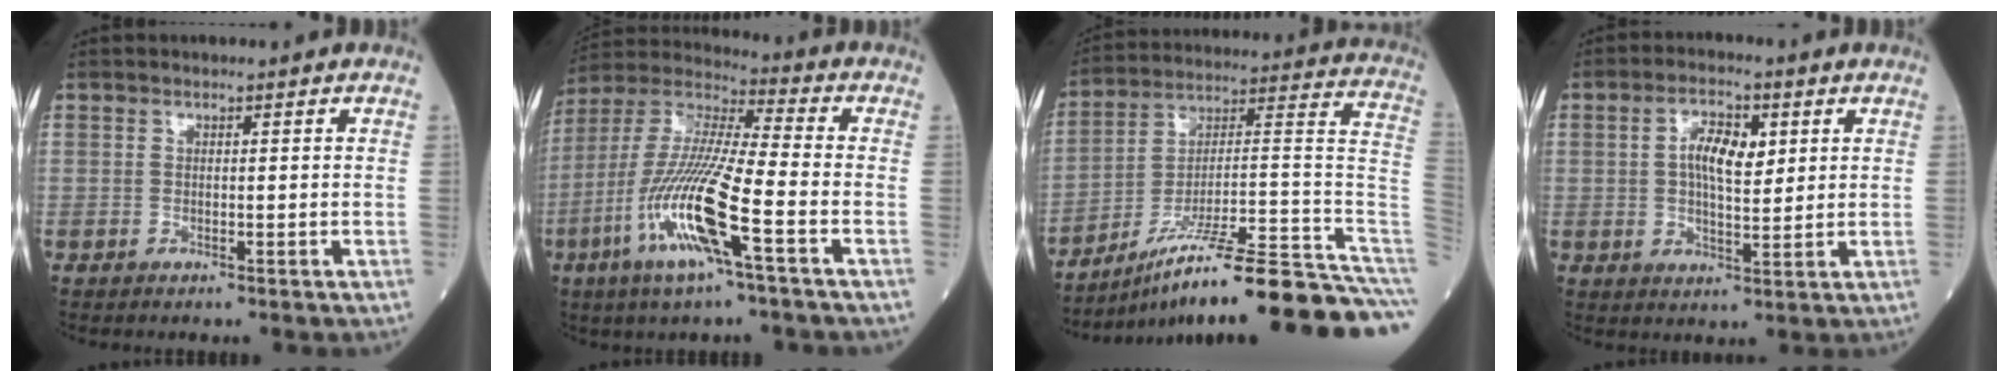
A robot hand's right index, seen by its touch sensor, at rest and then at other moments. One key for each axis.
{"total": 16.0, "fx": -6.2, "fy": 1.0, "fz": 14.7, "tx": -0.311, "ty": -0.015, "tz": -0.124}
{"total": 25.1, "fx": -18.6, "fy": 0.2, "fz": 16.8, "tx": -0.160, "ty": 0.033, "tz": -0.294}
{"total": 6.4, "fx": 1.6, "fy": 2.6, "fz": 5.7, "tx": -0.105, "ty": 0.009, "tz": 0.027}